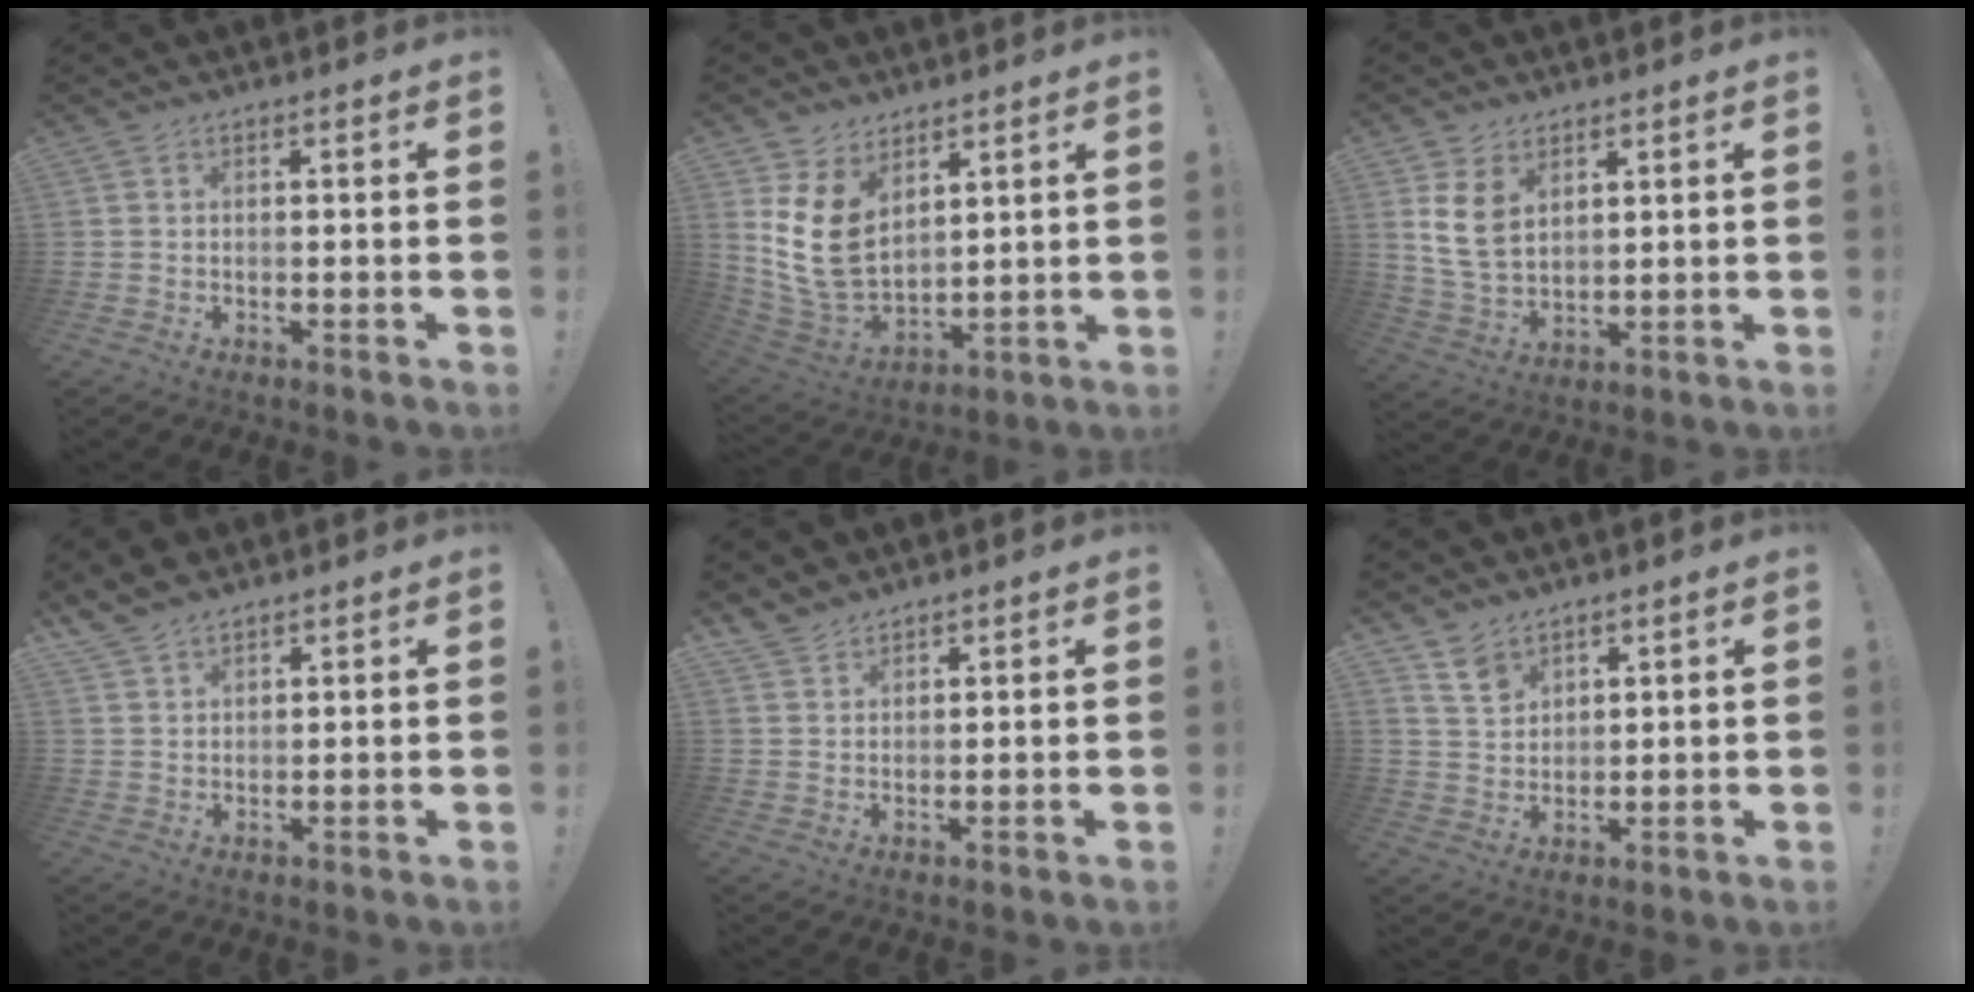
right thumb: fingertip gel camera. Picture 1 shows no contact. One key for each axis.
{"total": 13.8, "fx": 5.0, "fy": 9.6, "fz": 8.6, "tx": -0.183, "ty": -0.043, "tz": 0.097}
{"total": 10.1, "fx": 4.2, "fy": 6.9, "fz": 6.0, "tx": -0.122, "ty": -0.015, "tz": 0.081}
{"total": 4.7, "fx": 4.1, "fy": 1.8, "fz": 1.5, "tx": -0.021, "ty": -0.023, "tz": 0.077}
{"total": 3.9, "fx": 3.5, "fy": 1.4, "fz": 0.8, "tx": -0.006, "ty": -0.026, "tz": 0.067}
{"total": 7.5, "fx": 5.3, "fy": 5.0, "fz": 2.0, "tx": -0.025, "ty": -0.036, "tz": 0.103}